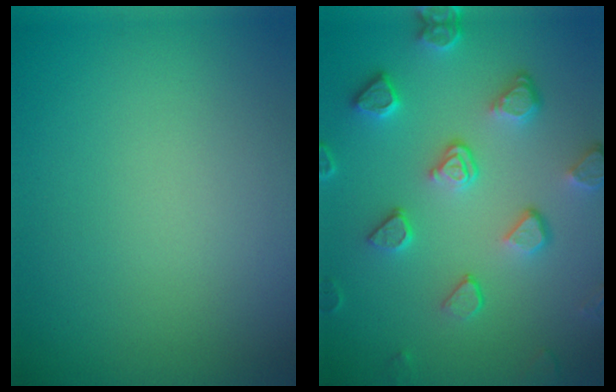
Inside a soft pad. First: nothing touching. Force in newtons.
{"total": 5.0, "press": 3.8, "slide": 3.2}